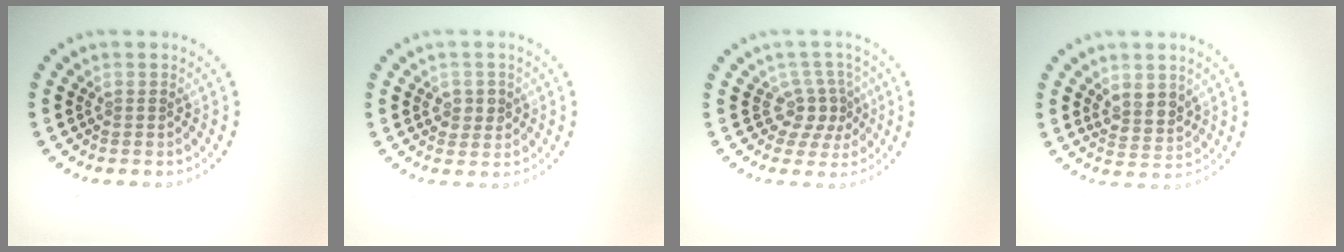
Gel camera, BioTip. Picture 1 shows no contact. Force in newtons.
{"total": 1.8, "press": 1.8, "slide": 0.2}
{"total": 2.8, "press": 2.0, "slide": 2.0}
{"total": 2.4, "press": 2.1, "slide": 1.2}